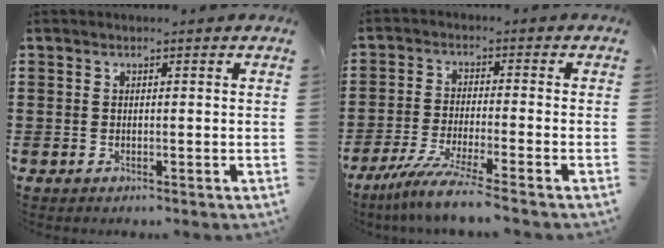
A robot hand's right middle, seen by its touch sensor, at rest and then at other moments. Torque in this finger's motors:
{"motor_torque": [1.81, -0.33, 0.31, 0.04]}